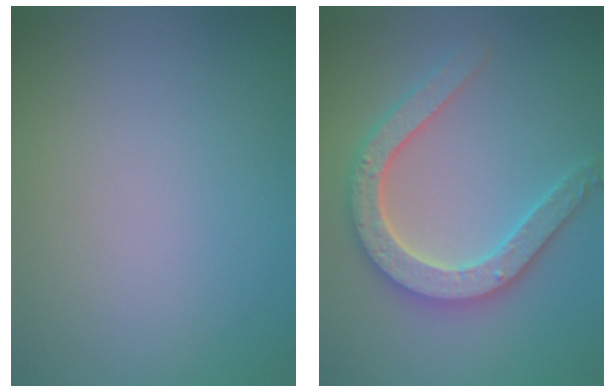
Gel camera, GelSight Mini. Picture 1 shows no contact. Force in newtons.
{"total": 5.3, "press": 5.2, "slide": 0.9}